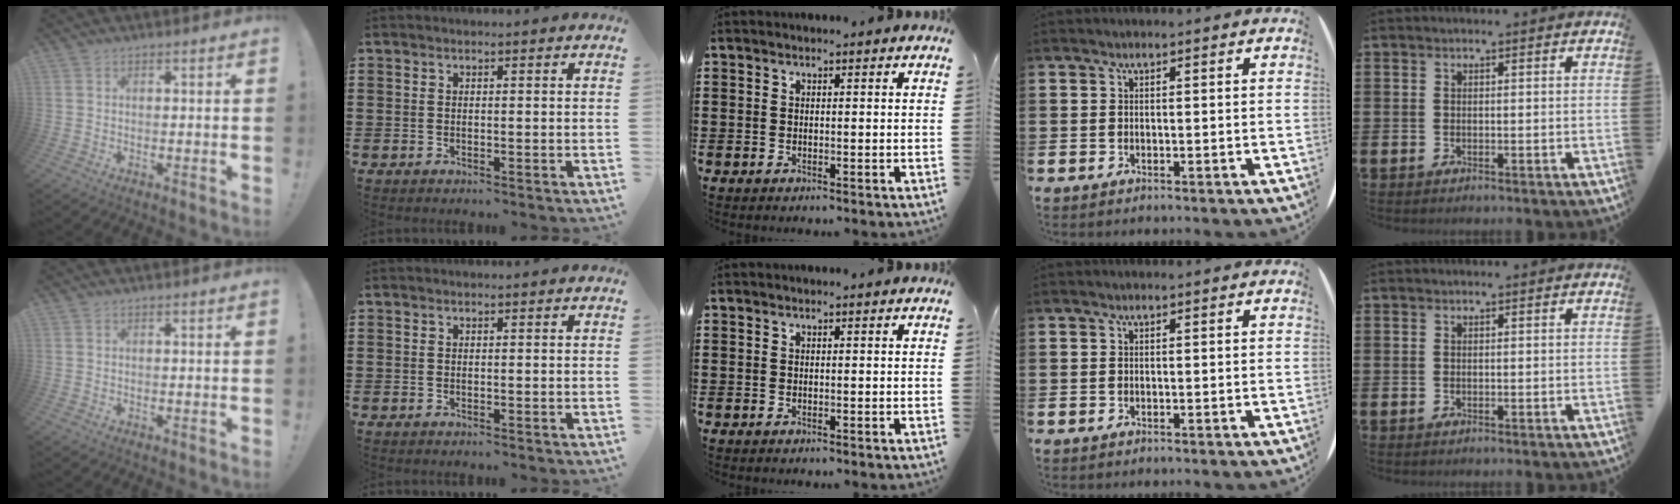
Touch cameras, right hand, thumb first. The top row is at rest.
{}